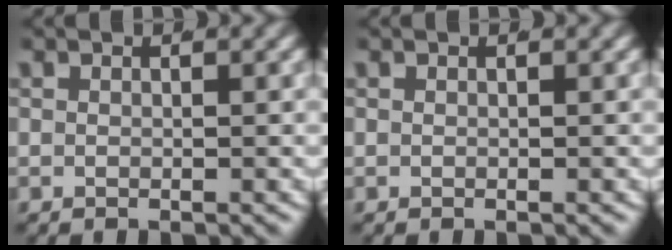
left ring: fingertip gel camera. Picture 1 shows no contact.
{"total": 0.0}